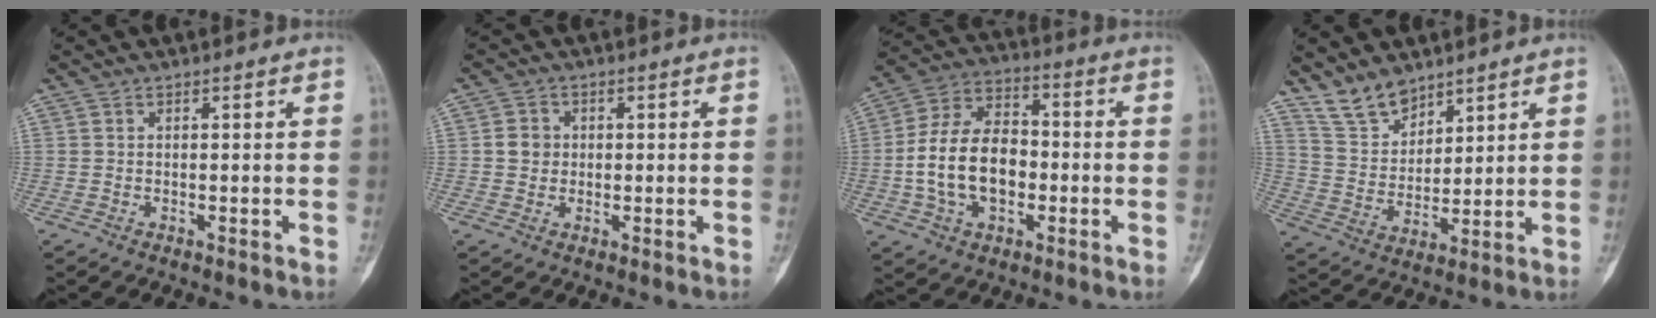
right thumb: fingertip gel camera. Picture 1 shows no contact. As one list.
[{"total": 3.4, "force": [0.3, 3.1, 1.3], "torque": [-0.004, 0.005, 0.002]}, {"total": 15.9, "force": [-2.2, 10.5, 11.7], "torque": [-0.204, 0.035, -0.039]}, {"total": 8.5, "force": [6.9, 4.2, 2.5], "torque": [-0.029, -0.043, 0.147]}]